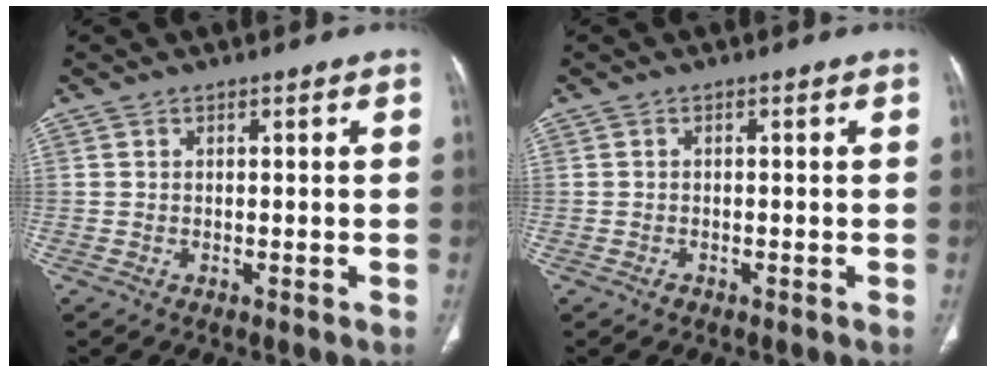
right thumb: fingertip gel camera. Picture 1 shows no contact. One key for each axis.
{"total": 0.7, "fx": -0.5, "fy": 0.4, "fz": 0.3, "tx": -0.005, "ty": 0.001, "tz": -0.010}